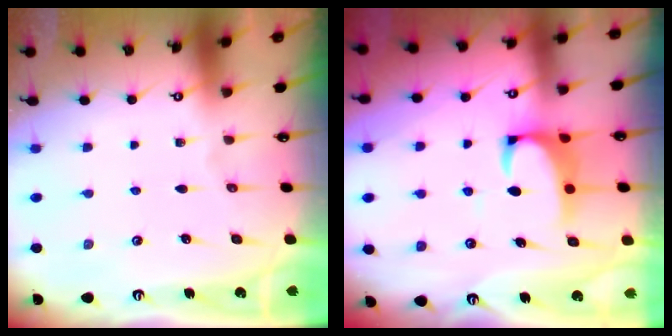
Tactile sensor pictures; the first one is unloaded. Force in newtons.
{"total": 2.3, "press": 2.1, "slide": 0.9}